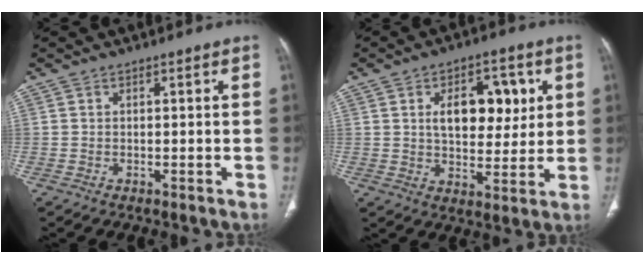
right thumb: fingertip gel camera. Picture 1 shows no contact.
{"total": 13.1, "force": [3.4, 7.6, 10.1], "torque": [-0.105, -0.006, 0.056]}